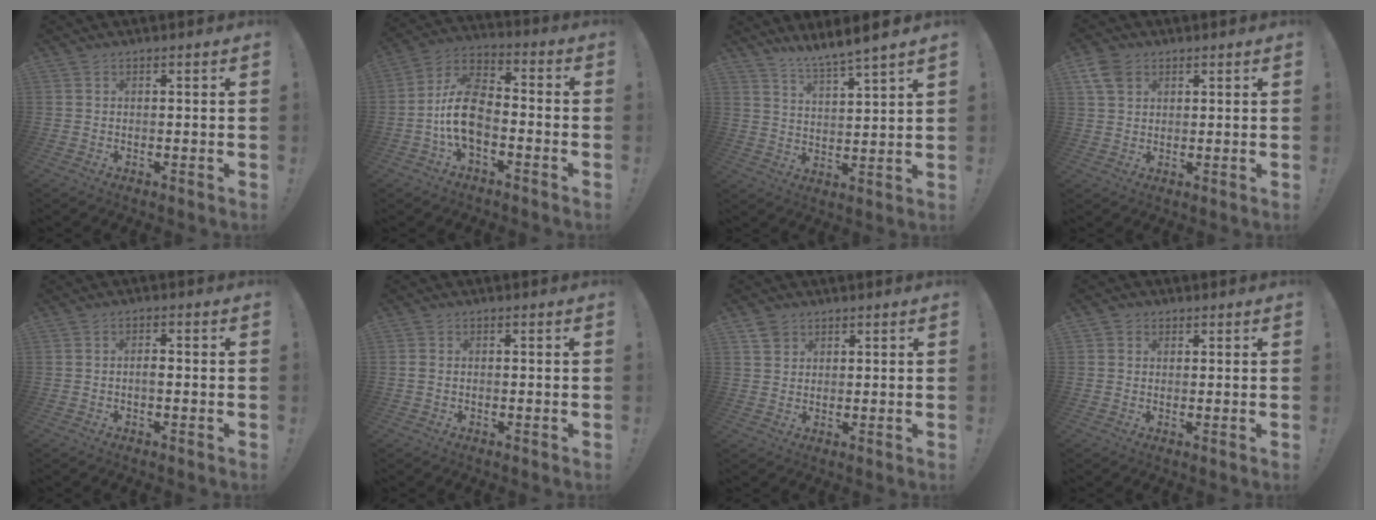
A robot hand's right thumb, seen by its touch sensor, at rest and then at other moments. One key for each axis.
{"total": 13.6, "fx": -4.4, "fy": 7.9, "fz": 10.1, "tx": -0.201, "ty": 0.036, "tz": -0.074}
{"total": 6.8, "fx": 6.3, "fy": -0.8, "fz": 2.4, "tx": -0.053, "ty": -0.050, "tz": 0.109}
{"total": 7.0, "fx": 3.4, "fy": 5.1, "fz": 3.4, "tx": -0.066, "ty": -0.004, "tz": 0.070}
{"total": 2.4, "fx": -0.9, "fy": 0.7, "fz": 2.1, "tx": -0.042, "ty": 0.010, "tz": -0.016}
{"total": 1.0, "fx": 0.0, "fy": 0.7, "fz": 0.7, "tx": -0.015, "ty": 0.003, "tz": 0.000}
{"total": 3.1, "fx": 2.0, "fy": 2.2, "fz": 0.6, "tx": -0.002, "ty": -0.009, "tz": 0.036}
{"total": 1.8, "fx": 0.4, "fy": 1.7, "fz": 0.5, "tx": -0.006, "ty": 0.002, "tz": 0.007}